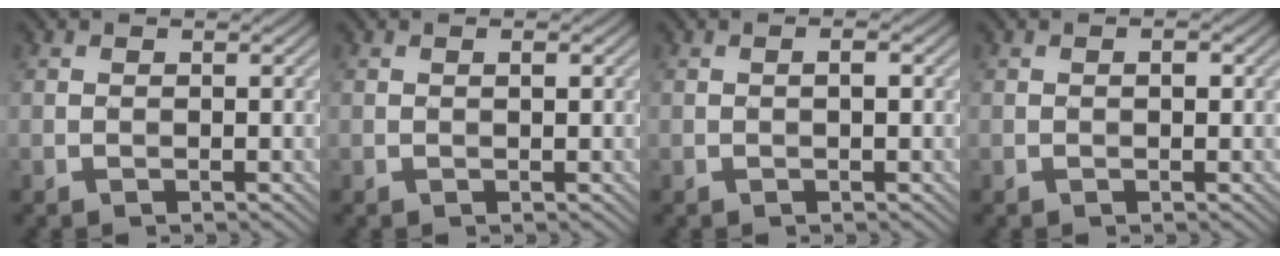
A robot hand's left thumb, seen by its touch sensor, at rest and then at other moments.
{"total": 0.6, "force": [0.2, 0.1, 0.6], "torque": [-0.008, 0.001, 0.002]}
{"total": 1.0, "force": [0.0, 0.2, 0.9], "torque": [-0.016, 0.002, 0.000]}
{"total": 0.9, "force": [0.1, 0.4, 0.8], "torque": [-0.009, -0.001, 0.001]}